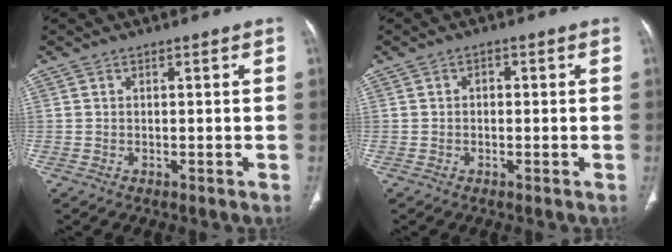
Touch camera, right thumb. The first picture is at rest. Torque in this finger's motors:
{"motor_torque": [-0.50, 0.25, -0.10, -0.16, 0.05]}